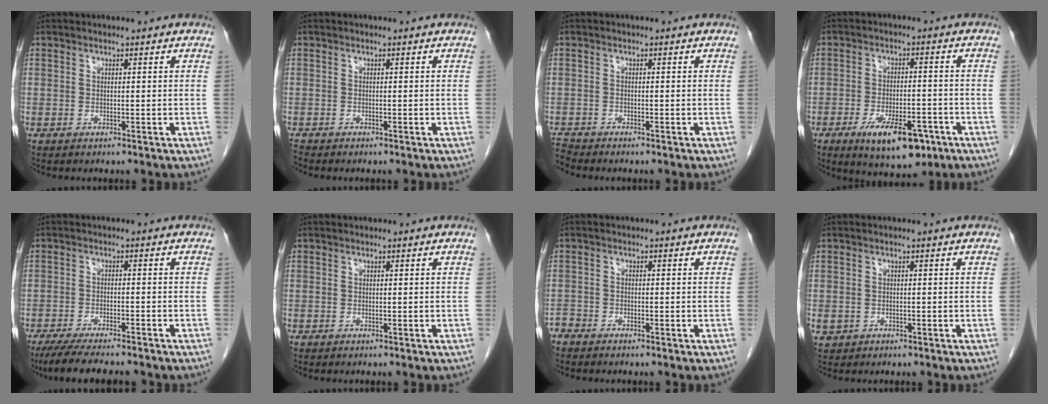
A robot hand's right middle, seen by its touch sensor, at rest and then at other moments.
{"total": 0.7, "force": [-0.7, 0.0, 0.1], "torque": [-0.007, -0.002, -0.013]}
{"total": 1.8, "force": [-1.8, -0.3, -0.1], "torque": [-0.003, -0.012, -0.034]}
{"total": 10.1, "force": [-5.6, 3.9, 7.5], "torque": [-0.120, -0.009, -0.079]}
{"total": 10.4, "force": [-8.8, 1.2, 5.3], "torque": [-0.083, -0.022, -0.135]}
{"total": 0.0}
{"total": 1.6, "force": [-1.5, 0.4, 0.0], "torque": [0.004, -0.001, -0.030]}
{"total": 1.6, "force": [-0.4, 1.4, 0.5], "torque": [-0.008, 0.004, 0.002]}